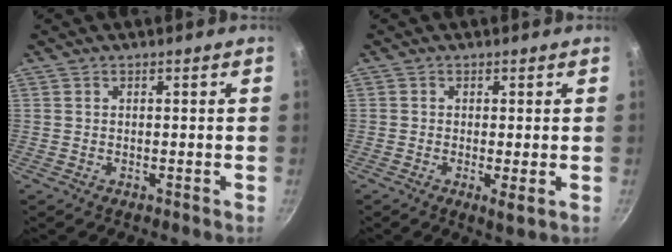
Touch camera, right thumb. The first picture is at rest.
{"total": 2.4, "force": [-0.3, 0.5, 2.3], "torque": [-0.041, -0.010, -0.006]}